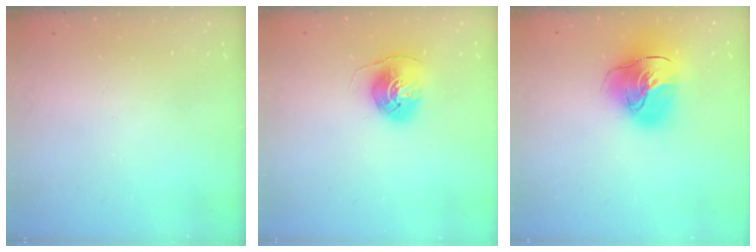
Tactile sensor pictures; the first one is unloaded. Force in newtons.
{"total": 8.3, "press": 8.3, "slide": 0.4}
{"total": 20.8, "press": 20.6, "slide": 2.7}